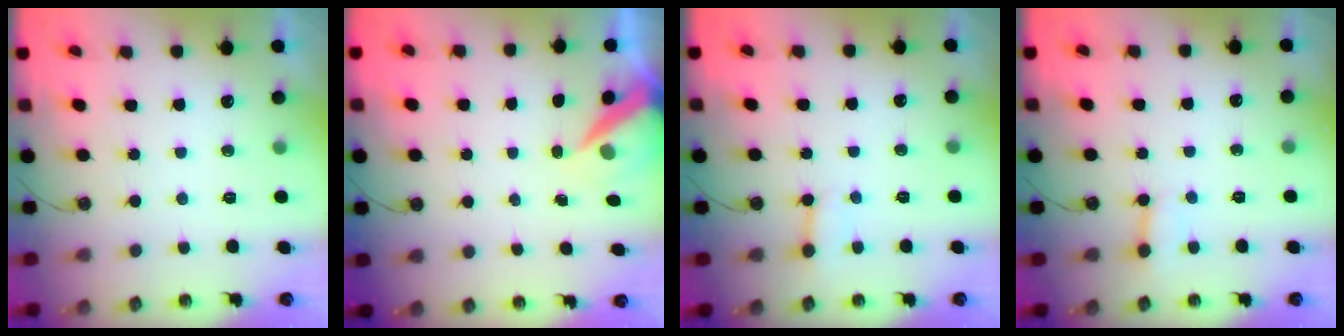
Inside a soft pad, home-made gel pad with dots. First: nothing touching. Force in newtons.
{"total": 6.4, "press": 6.4, "slide": 0.8}
{"total": 2.7, "press": 2.7, "slide": 0.3}
{"total": 2.0, "press": 2.0, "slide": 0.1}